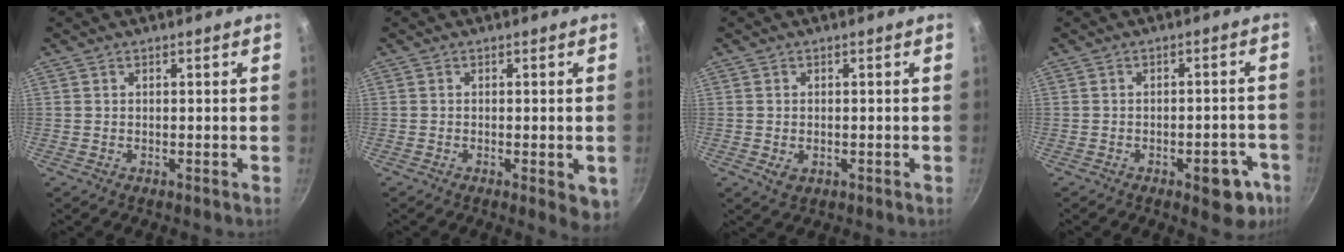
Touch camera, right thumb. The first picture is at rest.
{"total": 4.9, "force": [-1.5, 1.6, 4.3], "torque": [-0.050, -0.005, -0.019]}
{"total": 2.4, "force": [-0.5, 1.7, 1.6], "torque": [-0.028, -0.006, -0.005]}
{"total": 7.9, "force": [-3.7, 3.8, 5.9], "torque": [-0.042, 0.024, -0.037]}